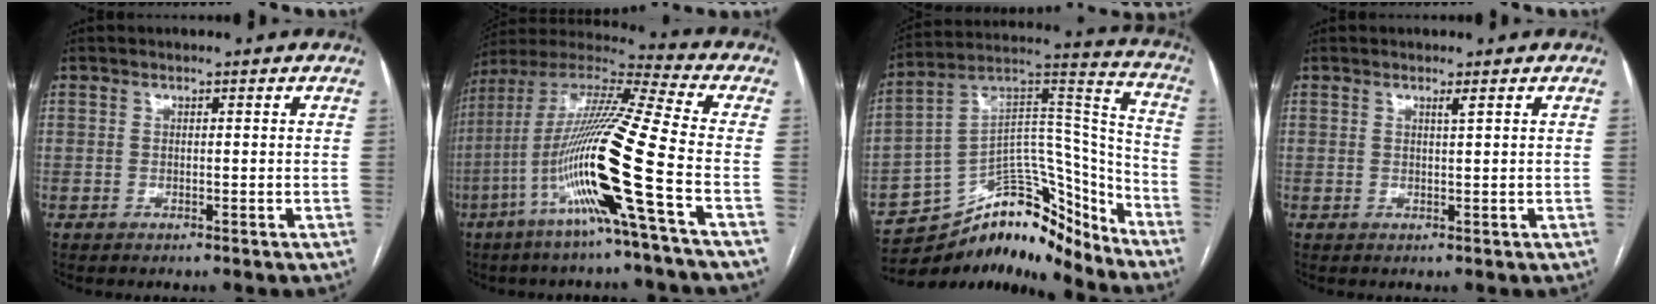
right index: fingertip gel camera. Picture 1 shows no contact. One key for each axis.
{"total": 19.5, "fx": -6.8, "fy": -1.5, "fz": 18.2, "tx": -0.369, "ty": -0.013, "tz": -0.142}
{"total": 18.7, "fx": -16.2, "fy": 6.9, "fz": 6.4, "tx": -0.085, "ty": 0.081, "tz": -0.256}
{"total": 1.0, "fx": 0.6, "fy": -0.3, "fz": 0.7, "tx": -0.021, "ty": -0.006, "tz": 0.012}